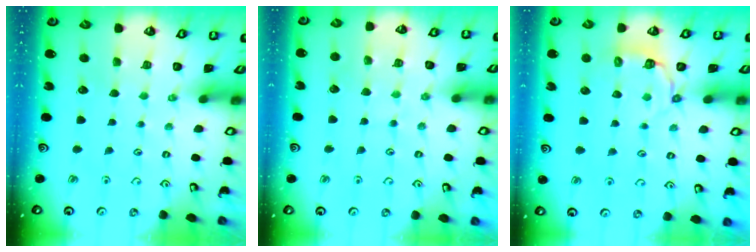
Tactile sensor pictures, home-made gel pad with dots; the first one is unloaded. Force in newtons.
{"total": 7.8, "press": 7.7, "slide": 0.7}
{"total": 4.9, "press": 3.7, "slide": 3.2}